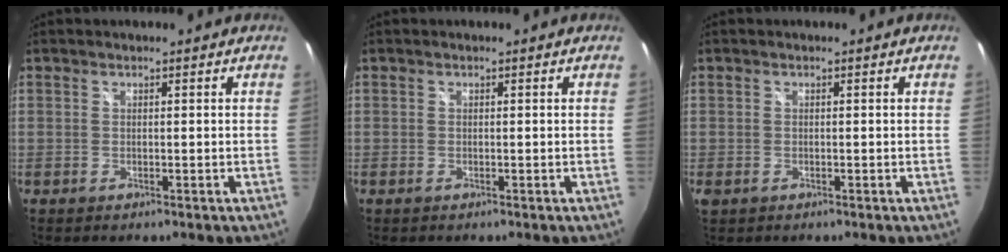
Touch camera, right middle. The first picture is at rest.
{"total": 0.0}
{"total": 1.2, "force": [-0.5, 0.9, 0.7], "torque": [-0.016, -0.004, -0.007]}